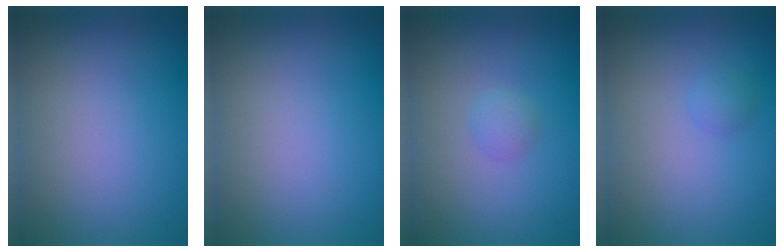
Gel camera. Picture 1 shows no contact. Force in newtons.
{"total": 0.0}
{"total": 1.1, "press": 1.1, "slide": 0.1}
{"total": 0.9, "press": 0.9, "slide": 0.1}